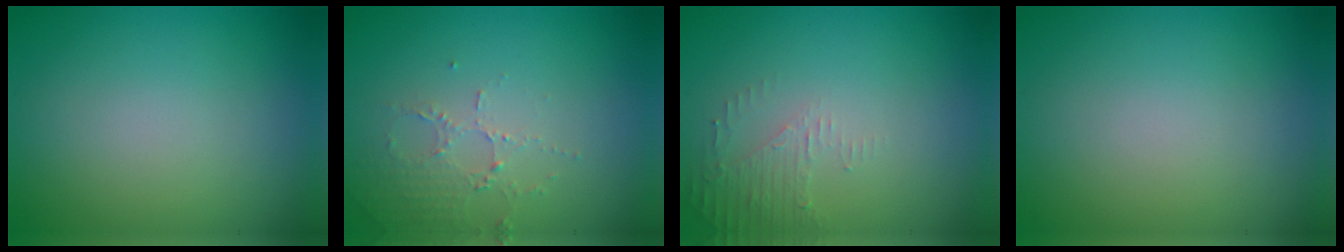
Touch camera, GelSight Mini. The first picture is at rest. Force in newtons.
{"total": 2.1, "press": 2.1, "slide": 0.4}
{"total": 1.9, "press": 1.8, "slide": 0.4}
{"total": 0.0}